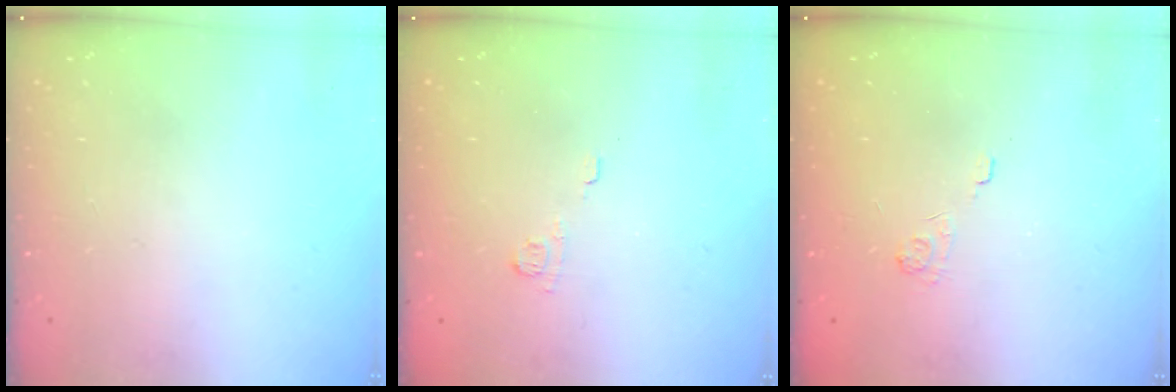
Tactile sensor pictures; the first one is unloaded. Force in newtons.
{"total": 3.8, "press": 3.6, "slide": 1.1}
{"total": 2.1, "press": 1.5, "slide": 1.4}